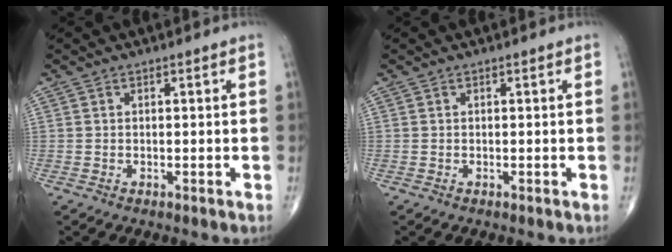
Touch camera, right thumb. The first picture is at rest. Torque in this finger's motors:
{"motor_torque": [0.02, 0.02, 0.00, 0.00, 0.00]}